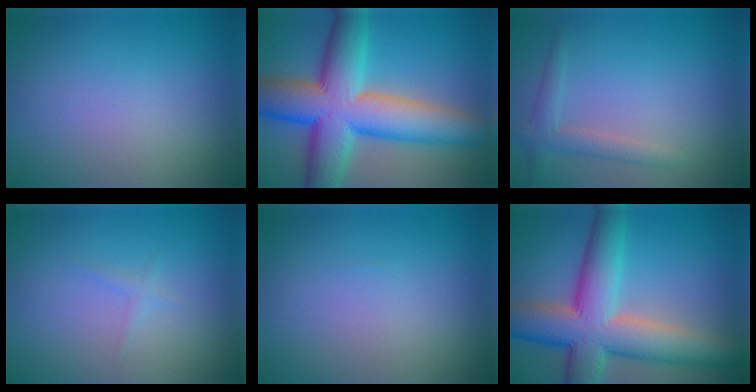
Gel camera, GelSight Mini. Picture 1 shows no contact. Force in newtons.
{"total": 13.4, "press": 13.4, "slide": 0.5}
{"total": 2.2, "press": 2.2, "slide": 0.1}
{"total": 0.7, "press": 0.7, "slide": 0.0}
{"total": 0.0}
{"total": 11.1, "press": 11.1, "slide": 0.5}